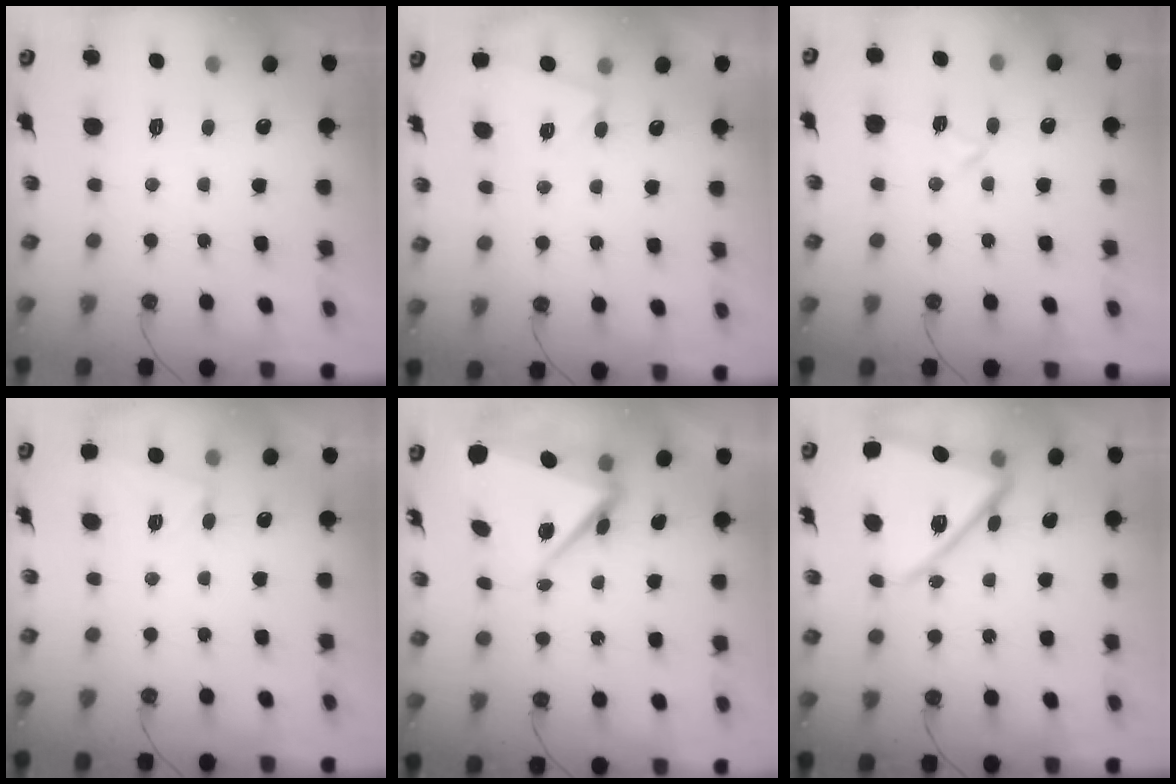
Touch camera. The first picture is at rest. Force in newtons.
{"total": 2.9, "press": 2.8, "slide": 0.6}
{"total": 5.9, "press": 5.6, "slide": 1.9}
{"total": 2.6, "press": 2.5, "slide": 0.3}
{"total": 7.9, "press": 7.8, "slide": 1.1}
{"total": 16.7, "press": 16.6, "slide": 1.6}